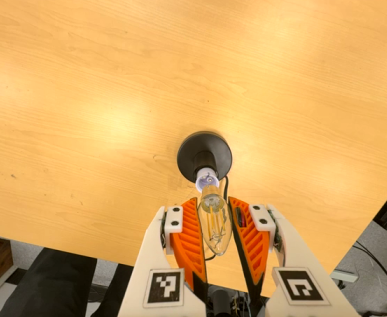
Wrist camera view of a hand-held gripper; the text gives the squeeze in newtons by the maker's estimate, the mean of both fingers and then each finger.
{"total": 8.2, "left": 7.2, "right": 9.2}